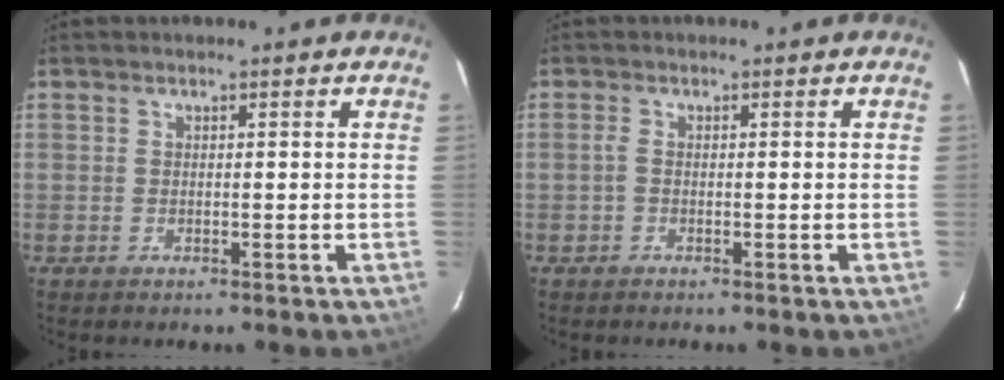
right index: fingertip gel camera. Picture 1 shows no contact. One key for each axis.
{"total": 0.9, "fx": -0.3, "fy": 0.2, "fz": 0.8, "tx": -0.018, "ty": 0.002, "tz": -0.008}